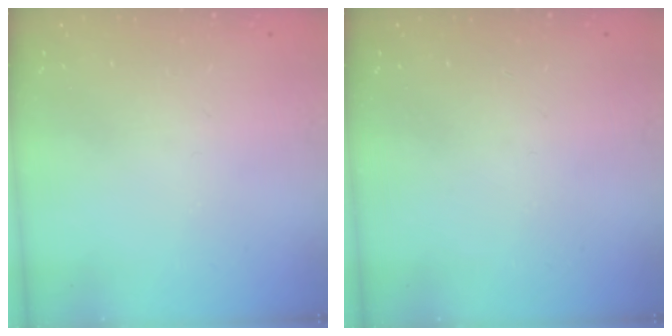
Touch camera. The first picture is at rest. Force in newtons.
{"total": 0.0}